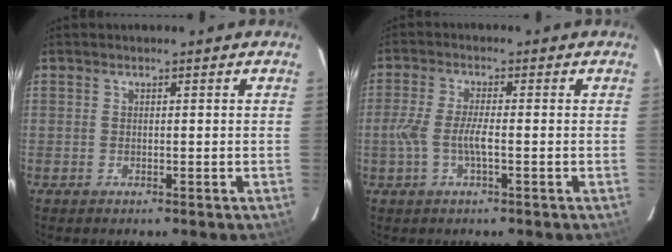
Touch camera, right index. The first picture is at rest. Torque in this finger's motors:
{"motor_torque": [0.42, -0.23, 0.37, 0.09]}